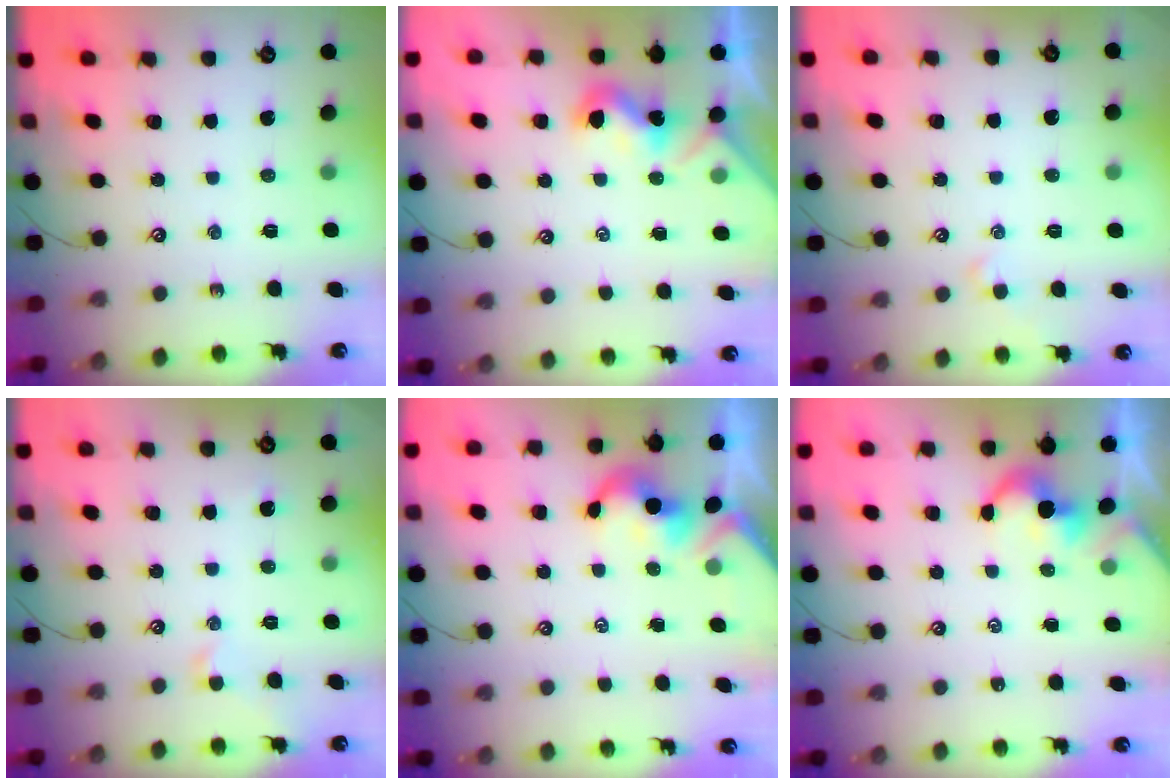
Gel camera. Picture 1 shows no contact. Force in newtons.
{"total": 1.3, "press": 1.3, "slide": 0.4}
{"total": 2.1, "press": 2.1, "slide": 0.3}
{"total": 1.0, "press": 0.8, "slide": 0.6}
{"total": 2.0, "press": 1.9, "slide": 0.5}
{"total": 0.0}